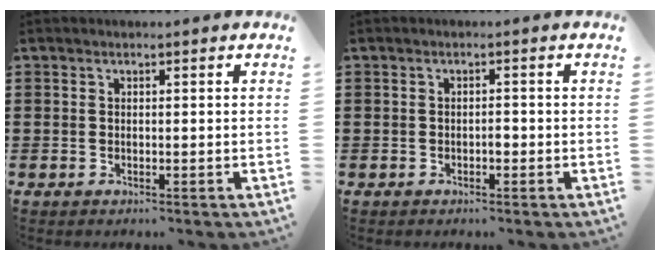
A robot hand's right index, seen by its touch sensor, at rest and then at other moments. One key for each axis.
{"total": 1.2, "fx": -0.5, "fy": 0.5, "fz": 1.0, "tx": -0.021, "ty": -0.002, "tz": -0.010}